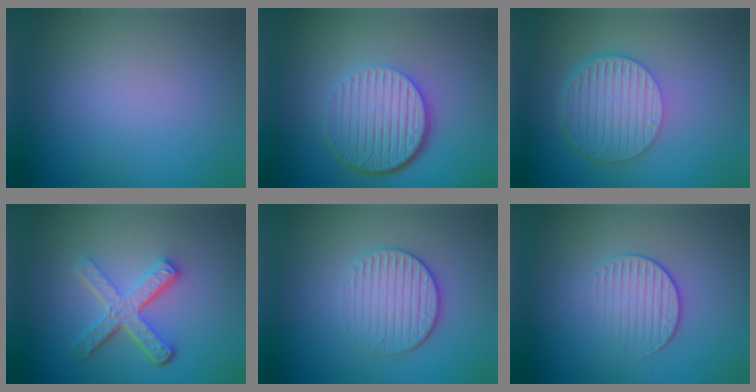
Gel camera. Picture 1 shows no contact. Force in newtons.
{"total": 6.8, "press": 4.5, "slide": 5.1}
{"total": 6.4, "press": 4.5, "slide": 4.5}
{"total": 5.0, "press": 3.6, "slide": 3.5}
{"total": 3.7, "press": 3.1, "slide": 2.0}
{"total": 2.0, "press": 1.4, "slide": 1.4}